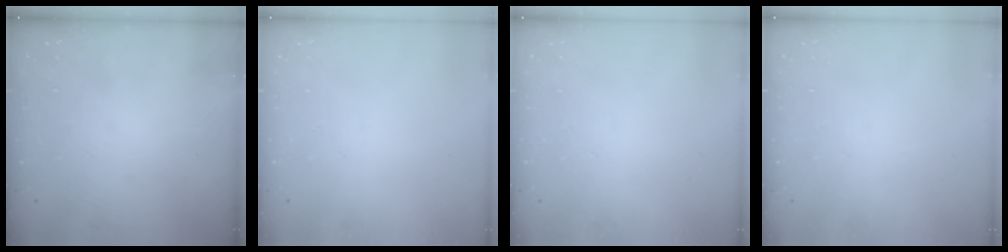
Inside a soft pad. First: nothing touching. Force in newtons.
{"total": 0.0}
{"total": 0.0}
{"total": 0.0}